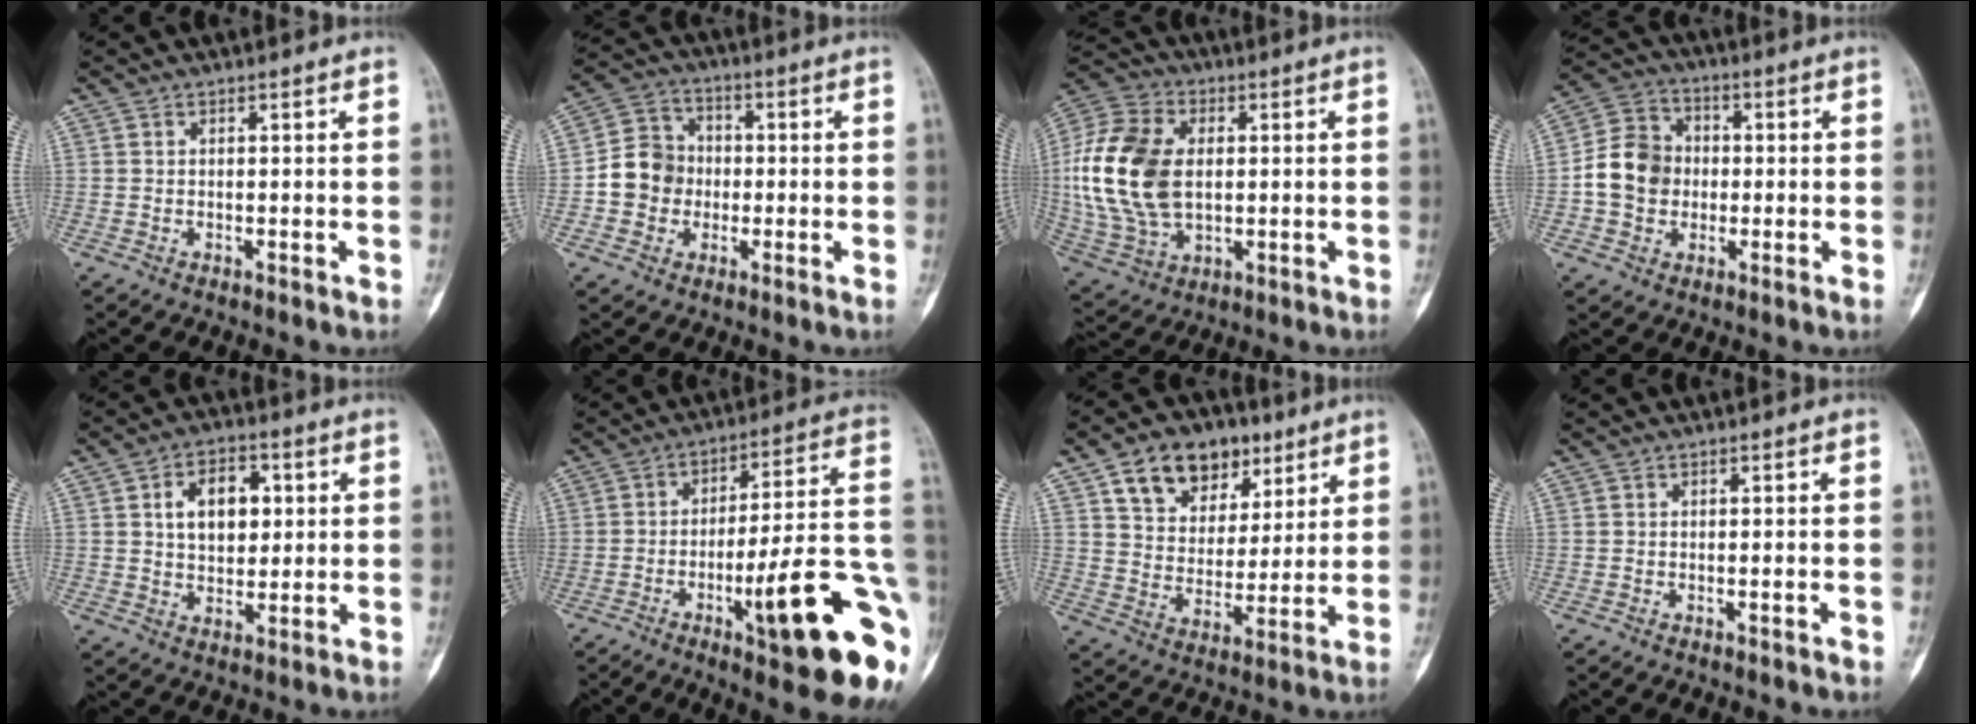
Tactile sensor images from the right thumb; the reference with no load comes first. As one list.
[{"total": 9.2, "force": [-1.3, 8.5, 3.3], "torque": [-0.031, 0.029, -0.034]}, {"total": 19.8, "force": [1.3, 13.1, 14.9], "torque": [-0.303, 0.002, 0.030]}, {"total": 10.2, "force": [-0.8, 8.8, 5.0], "torque": [-0.071, 0.027, -0.025]}, {"total": 9.7, "force": [2.3, 6.3, 6.9], "torque": [-0.082, 0.000, 0.037]}, {"total": 22.8, "force": [-7.8, 3.9, 21.0], "torque": [-0.239, 0.028, -0.106]}, {"total": 15.0, "force": [8.3, 10.2, 7.2], "torque": [-0.080, -0.020, 0.142]}, {"total": 0.6, "force": [-0.3, 0.1, 0.5], "torque": [-0.011, 0.003, 0.000]}]